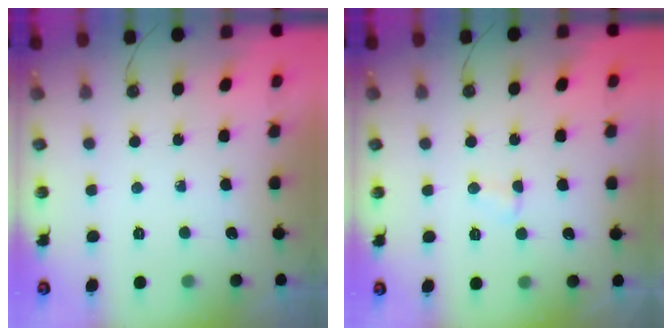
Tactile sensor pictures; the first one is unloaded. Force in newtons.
{"total": 2.6, "press": 2.6, "slide": 0.2}